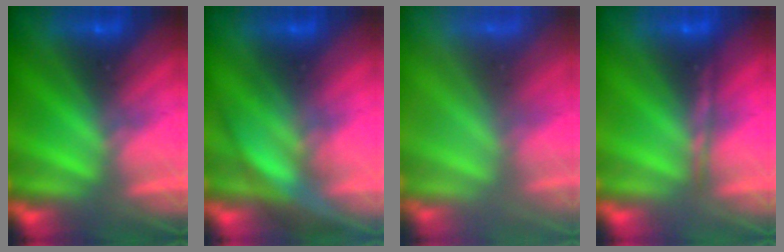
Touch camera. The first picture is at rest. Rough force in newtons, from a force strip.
{"total": 3.5}
{"total": 6.8}
{"total": 1.7}